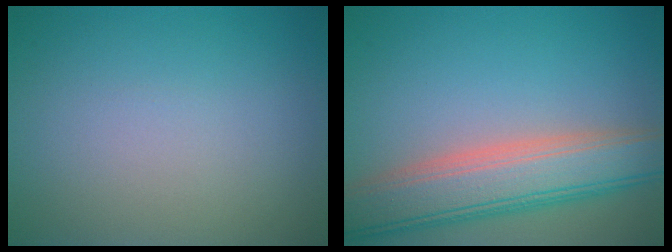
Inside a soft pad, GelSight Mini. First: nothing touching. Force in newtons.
{"total": 7.7, "press": 7.7, "slide": 0.7}